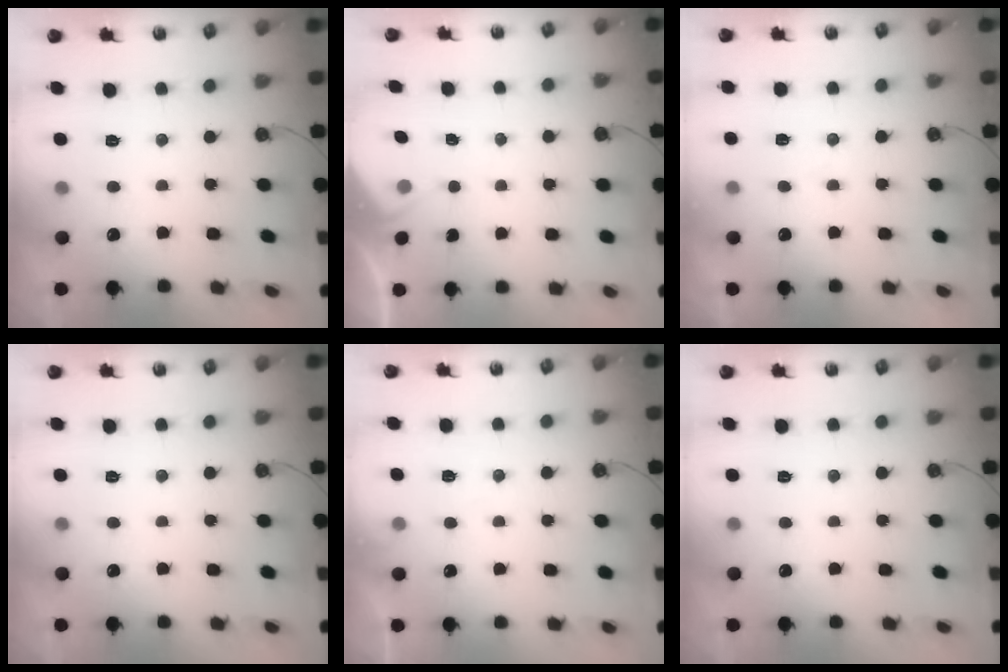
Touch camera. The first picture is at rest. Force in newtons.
{"total": 2.1, "press": 2.1, "slide": 0.4}
{"total": 4.8, "press": 4.8, "slide": 0.6}
{"total": 0.0}
{"total": 3.4, "press": 3.3, "slide": 0.6}
{"total": 0.0}